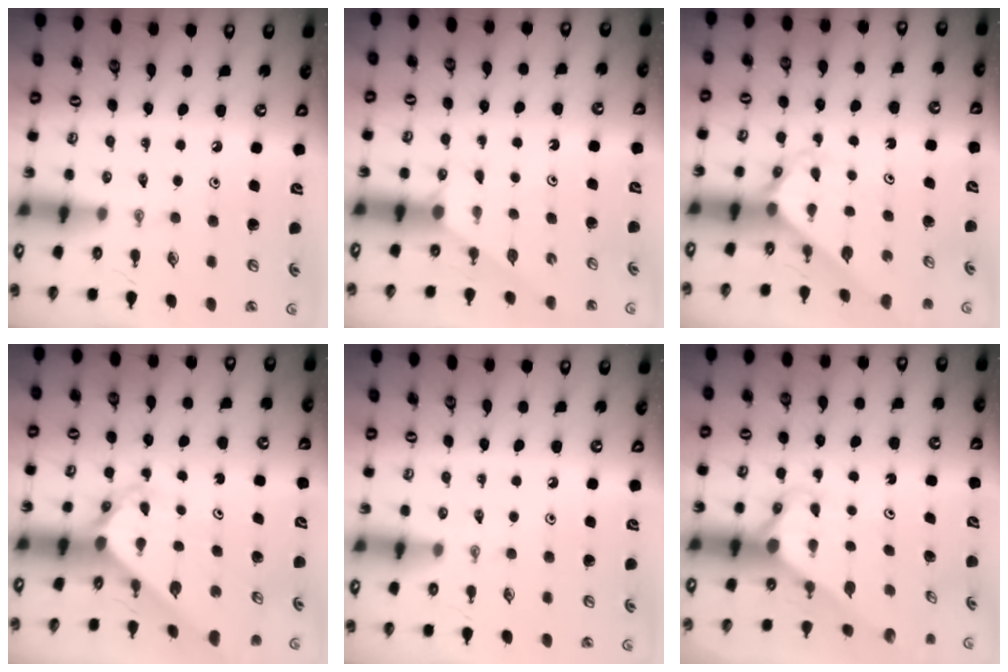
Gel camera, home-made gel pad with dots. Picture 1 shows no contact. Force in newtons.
{"total": 2.1, "press": 2.1, "slide": 0.3}
{"total": 2.6, "press": 2.6, "slide": 0.2}
{"total": 2.7, "press": 2.7, "slide": 0.2}
{"total": 0.0}
{"total": 2.9, "press": 2.9, "slide": 0.2}